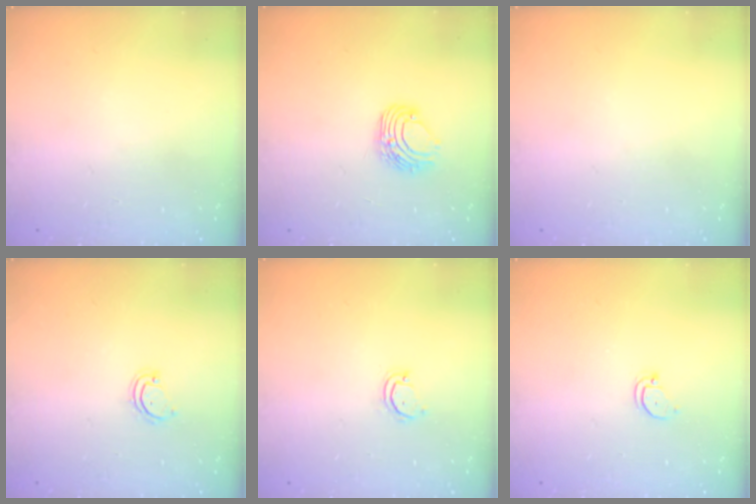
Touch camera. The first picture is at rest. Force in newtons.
{"total": 7.5, "press": 7.5, "slide": 0.7}
{"total": 0.0}
{"total": 2.8, "press": 2.8, "slide": 0.3}
{"total": 2.9, "press": 2.9, "slide": 0.3}
{"total": 2.4, "press": 2.4, "slide": 0.2}